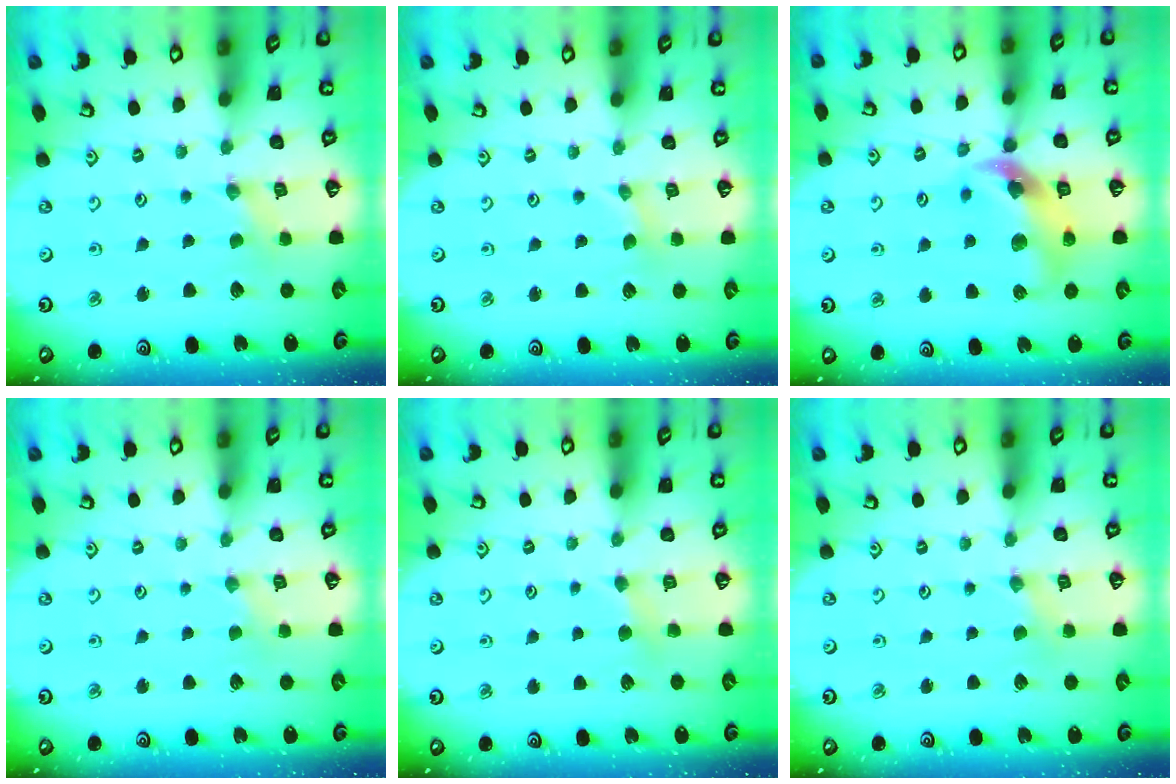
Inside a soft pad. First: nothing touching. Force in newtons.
{"total": 0.8, "press": 0.8, "slide": 0.2}
{"total": 12.7, "press": 12.6, "slide": 1.8}
{"total": 1.1, "press": 1.0, "slide": 0.2}
{"total": 3.0, "press": 3.0, "slide": 0.4}
{"total": 1.1, "press": 1.1, "slide": 0.3}